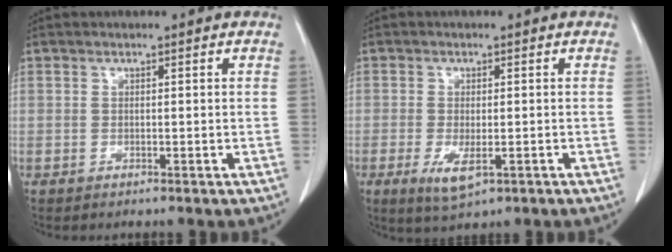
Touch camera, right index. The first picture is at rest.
{"total": 4.5, "force": [-1.9, 1.5, 3.8], "torque": [-0.069, -0.009, -0.023]}